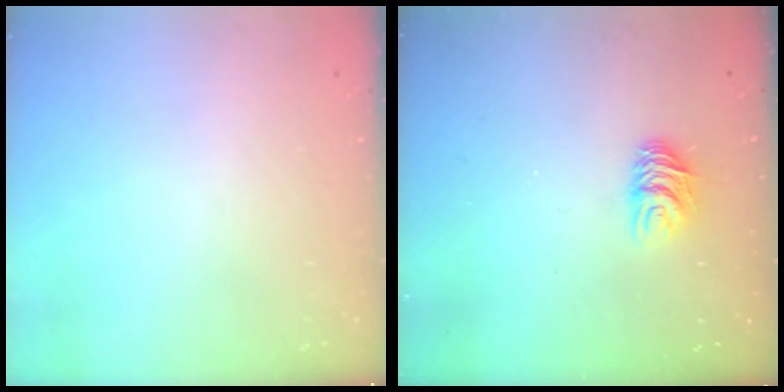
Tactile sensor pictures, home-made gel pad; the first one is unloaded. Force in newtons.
{"total": 6.9, "press": 6.9, "slide": 0.5}